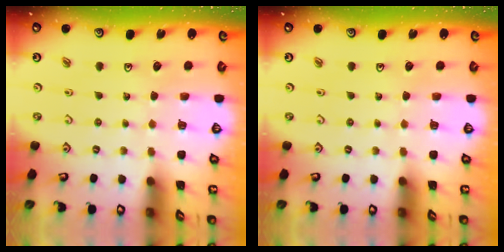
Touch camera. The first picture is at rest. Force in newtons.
{"total": 0.0}